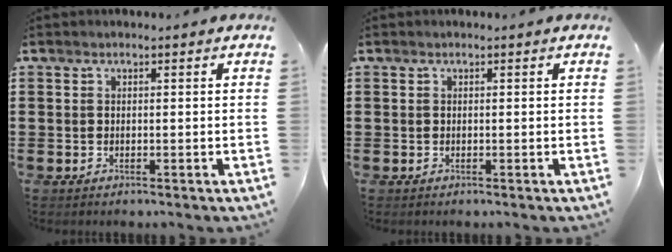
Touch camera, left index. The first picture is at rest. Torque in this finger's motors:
{"motor_torque": [0.00, 0.00, 0.00, -0.01]}